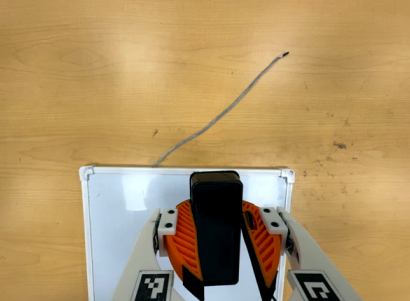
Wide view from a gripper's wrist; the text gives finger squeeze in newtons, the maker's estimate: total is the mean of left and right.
{"total": 10.1, "left": 10.1, "right": 10.2}